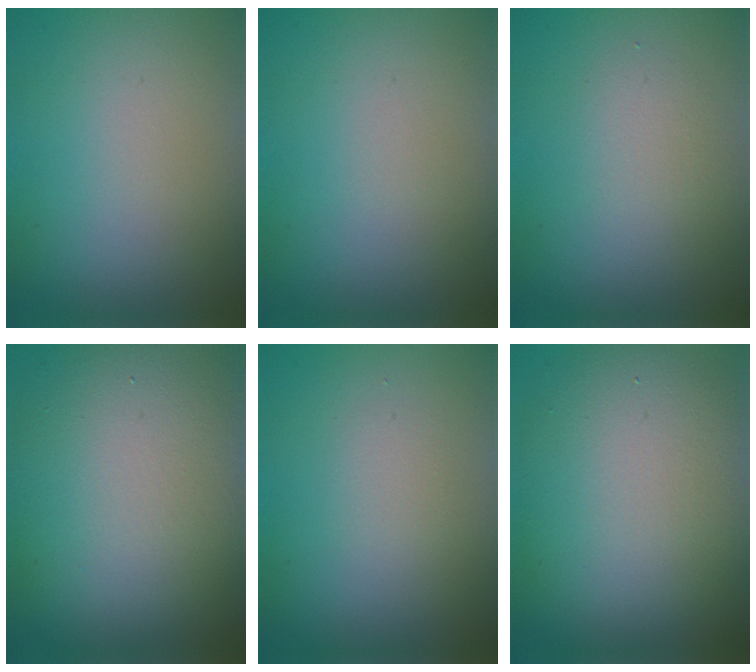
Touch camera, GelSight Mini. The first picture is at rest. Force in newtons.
{"total": 0.0}
{"total": 1.8, "press": 1.8, "slide": 0.1}
{"total": 12.2, "press": 12.2, "slide": 0.8}
{"total": 1.2, "press": 1.2, "slide": 0.0}
{"total": 10.4, "press": 10.4, "slide": 0.6}